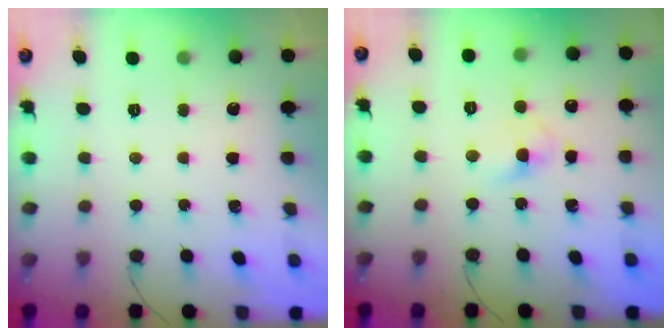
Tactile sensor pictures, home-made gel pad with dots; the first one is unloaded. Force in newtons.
{"total": 3.3, "press": 3.0, "slide": 1.2}